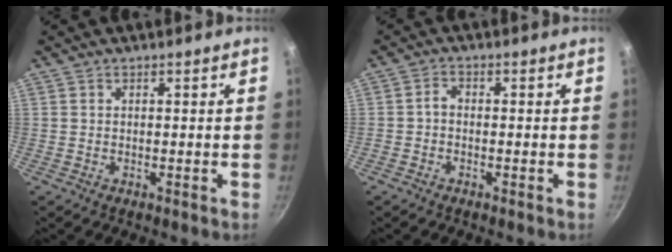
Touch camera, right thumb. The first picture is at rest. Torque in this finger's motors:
{"motor_torque": [0.21, 0.34, 0.51, 0.18, -0.02]}